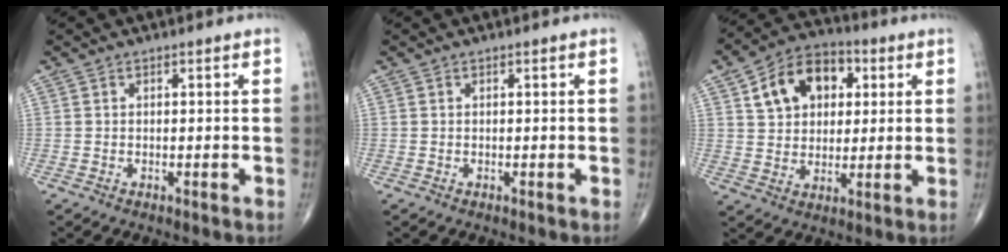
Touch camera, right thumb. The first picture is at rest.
{"total": 0.0}
{"total": 13.5, "force": [4.4, 9.5, 8.5], "torque": [-0.106, 0.005, 0.069]}